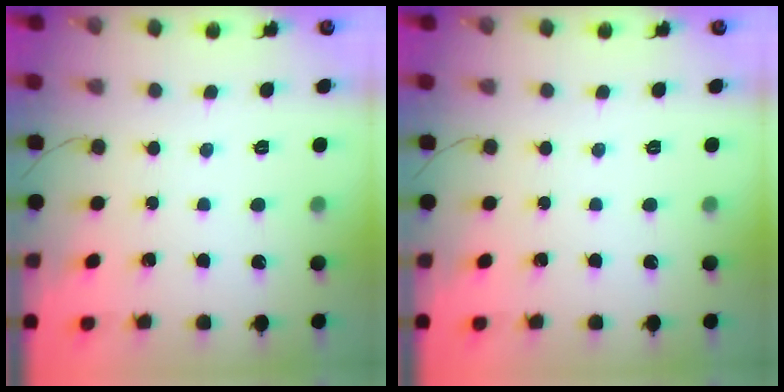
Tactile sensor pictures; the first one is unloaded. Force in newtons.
{"total": 0.0}